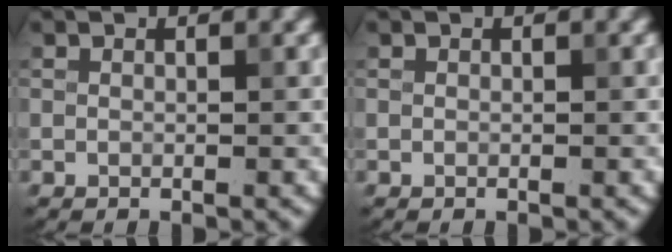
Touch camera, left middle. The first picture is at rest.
{"total": 0.0}